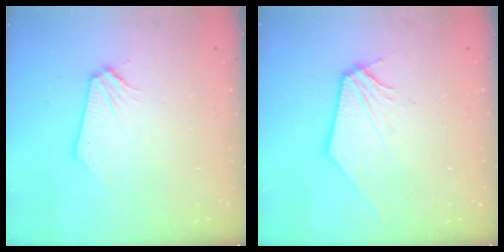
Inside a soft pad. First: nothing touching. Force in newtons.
{"total": 1.2, "press": 1.2, "slide": 0.3}